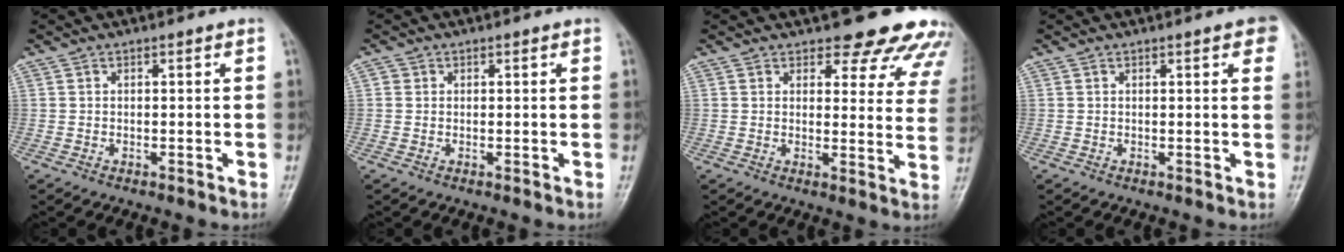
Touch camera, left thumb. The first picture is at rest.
{"total": 1.1, "force": [0.3, 1.1, 0.2], "torque": [0.007, 0.001, 0.001]}
{"total": 14.9, "force": [12.9, 5.1, 5.4], "torque": [-0.005, -0.074, 0.127]}
{"total": 4.6, "force": [2.3, 1.3, 3.8], "torque": [-0.028, 0.002, 0.021]}